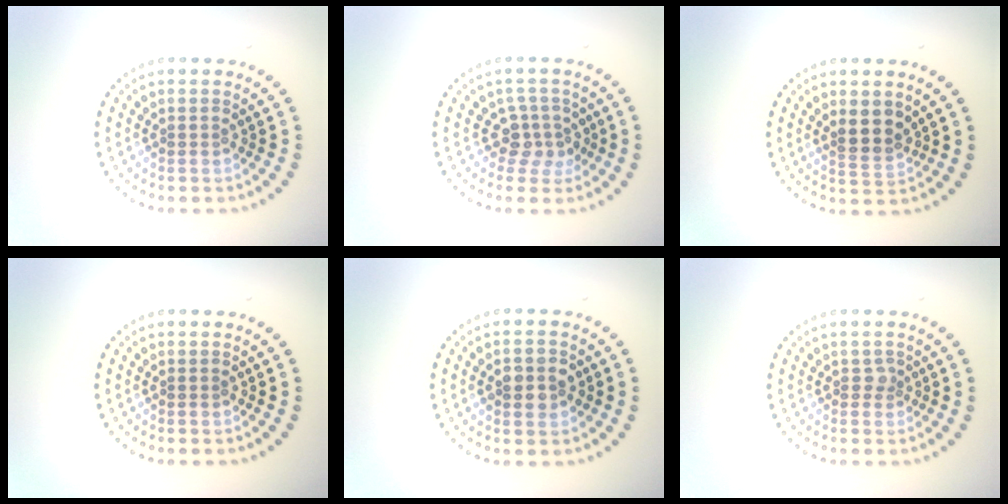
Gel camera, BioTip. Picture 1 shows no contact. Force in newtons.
{"total": 2.5, "press": 2.0, "slide": 1.6}
{"total": 2.6, "press": 2.3, "slide": 1.3}
{"total": 0.0}
{"total": 2.8, "press": 2.8, "slide": 0.1}
{"total": 0.8, "press": 0.5, "slide": 0.5}